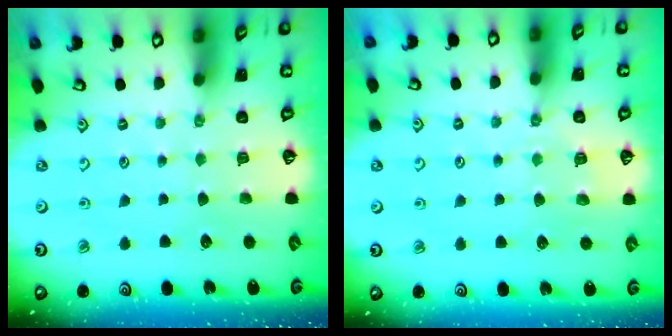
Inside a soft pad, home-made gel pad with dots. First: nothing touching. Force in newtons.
{"total": 4.0, "press": 3.9, "slide": 0.6}